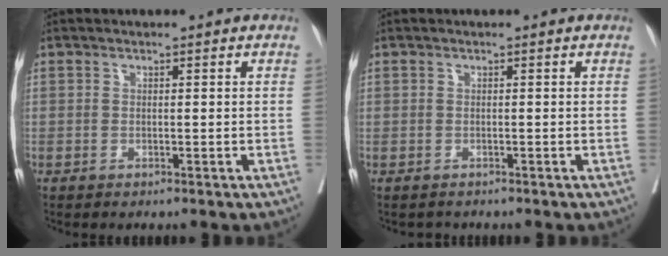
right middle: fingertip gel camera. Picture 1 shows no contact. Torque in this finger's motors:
{"motor_torque": [-1.25, 0.46, -0.44, -0.11]}